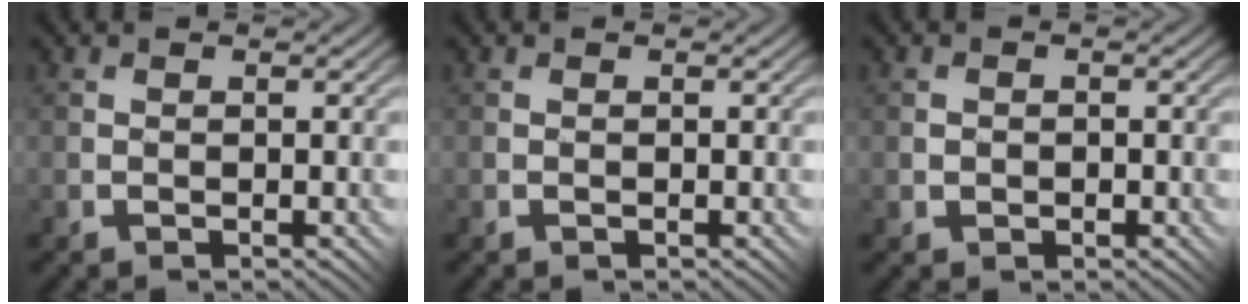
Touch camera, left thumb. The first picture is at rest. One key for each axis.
{"total": 0.0}
{"total": 1.1, "fx": -0.2, "fy": 0.9, "fz": 0.5, "tx": -0.005, "ty": 0.001, "tz": -0.002}